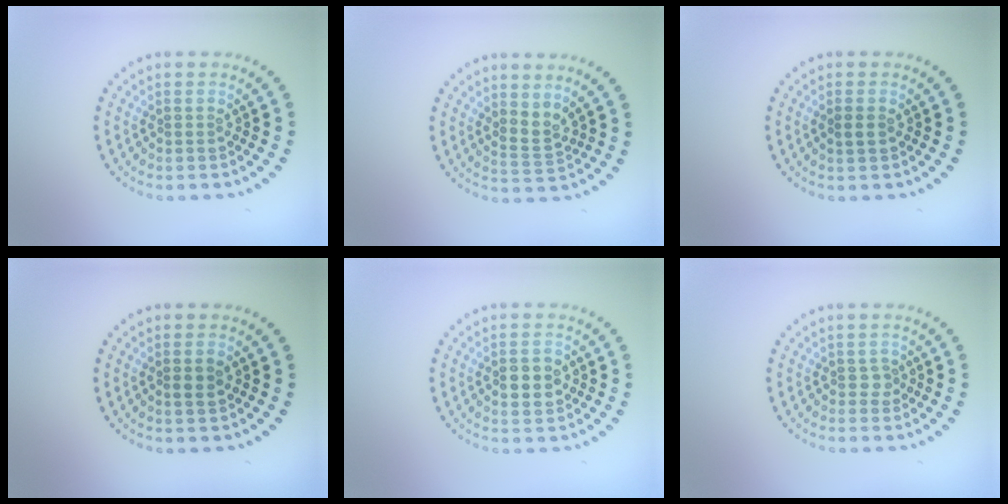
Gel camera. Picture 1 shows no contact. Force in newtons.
{"total": 2.1, "press": 1.4, "slide": 1.6}
{"total": 1.2, "press": 1.2, "slide": 0.2}
{"total": 1.3, "press": 1.2, "slide": 0.5}
{"total": 2.6, "press": 2.6, "slide": 0.1}
{"total": 0.9, "press": 0.7, "slide": 0.5}